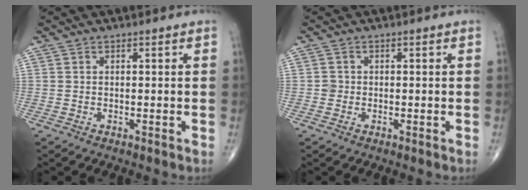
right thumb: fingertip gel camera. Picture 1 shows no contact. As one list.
[{"total": 1.2, "force": [-0.2, 1.2, 0.2], "torque": [0.002, 0.004, -0.004]}]